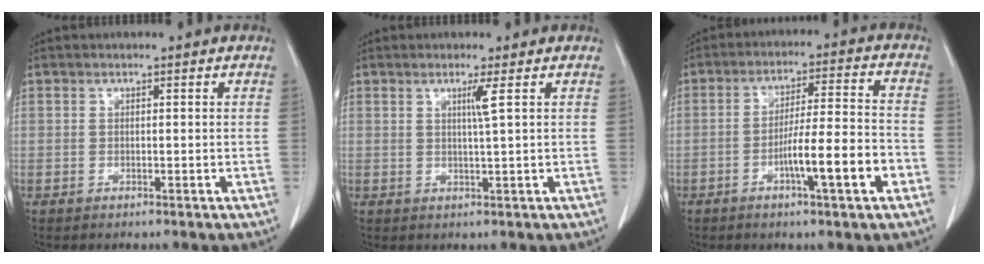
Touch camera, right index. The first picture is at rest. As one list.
[{"total": 2.2, "force": [0.9, -0.8, 1.9], "torque": [-0.036, -0.006, 0.017]}, {"total": 10.3, "force": [-4.1, 0.3, 9.4], "torque": [-0.152, 0.004, -0.066]}]